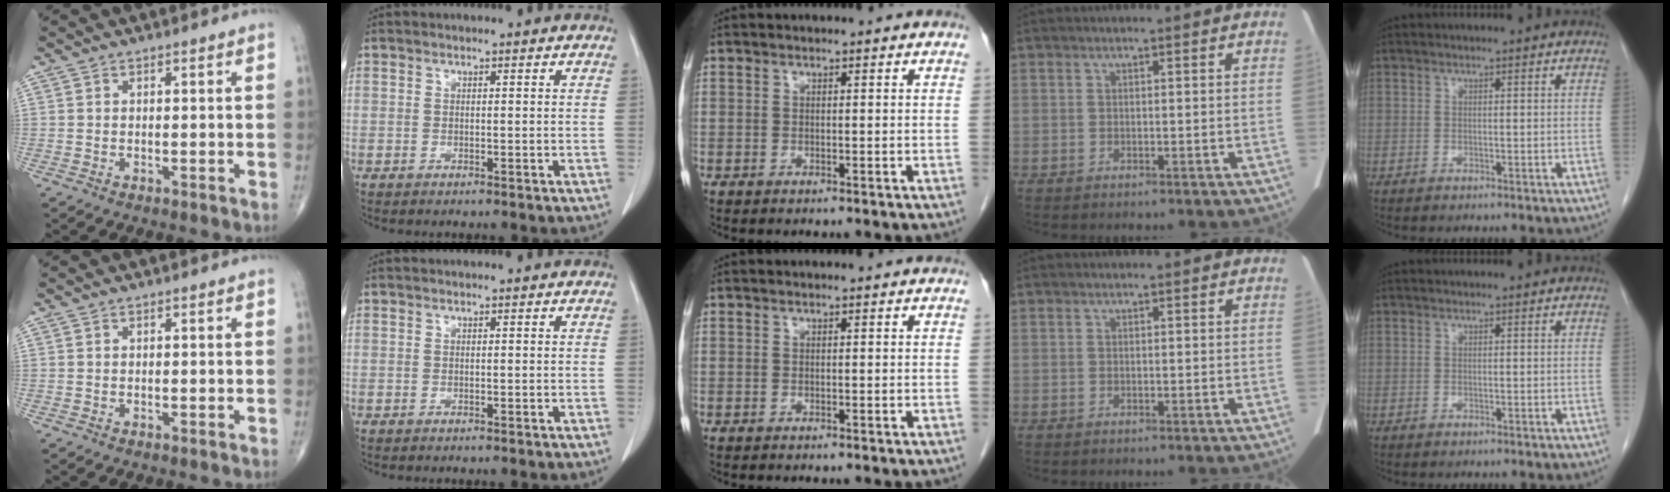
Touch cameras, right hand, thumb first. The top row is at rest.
{}